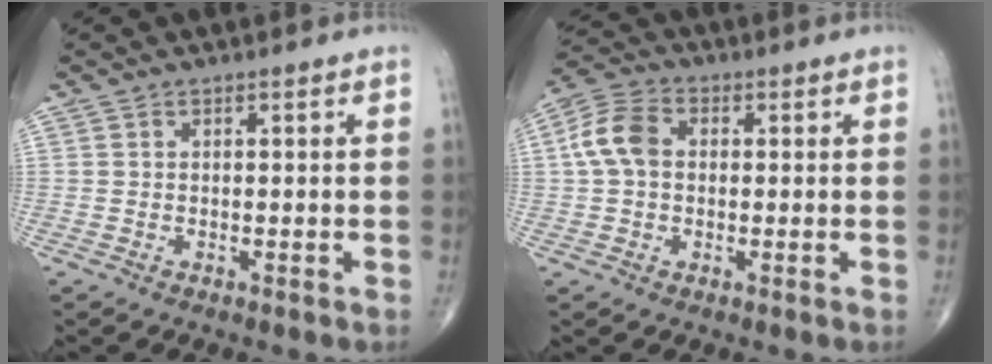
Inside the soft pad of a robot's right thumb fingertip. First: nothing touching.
{"total": 7.7, "force": [0.7, 5.4, 5.4], "torque": [-0.109, 0.023, 0.005]}